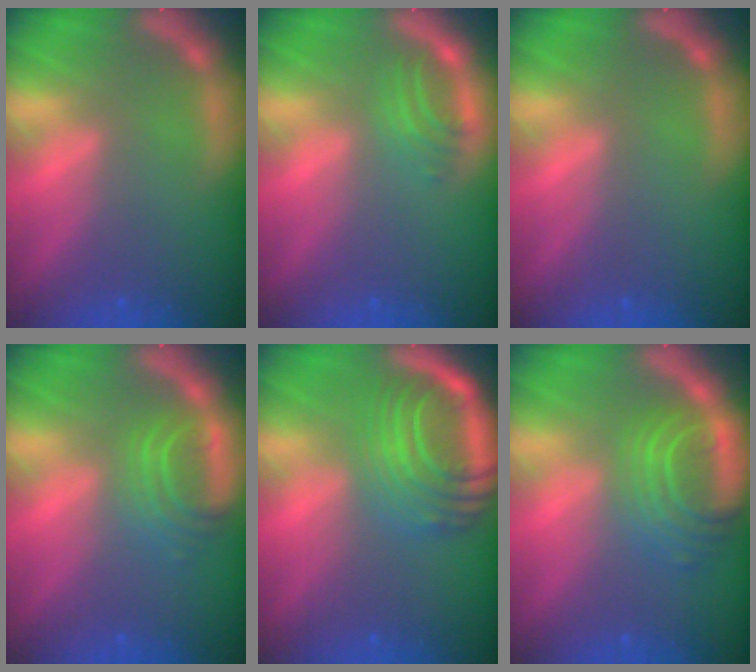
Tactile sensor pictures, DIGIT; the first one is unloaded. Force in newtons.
{"total": 2.5}
{"total": 0.0}
{"total": 4.0}
{"total": 10.1}
{"total": 6.6}